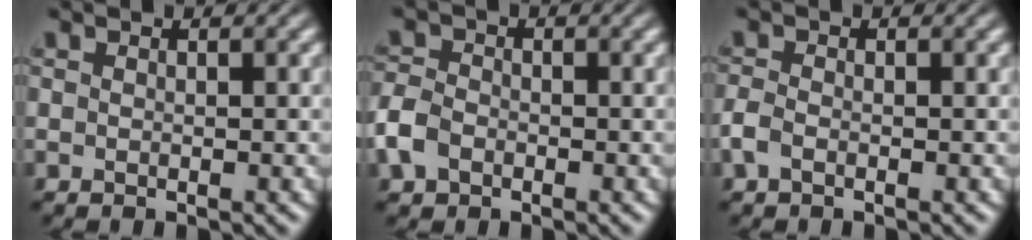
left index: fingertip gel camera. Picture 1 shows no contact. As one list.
[{"total": 2.9, "force": [-1.3, 2.1, 1.5], "torque": [-0.037, 0.005, -0.039]}, {"total": 1.3, "force": [-0.6, 0.7, 0.9], "torque": [-0.022, 0.003, -0.022]}]